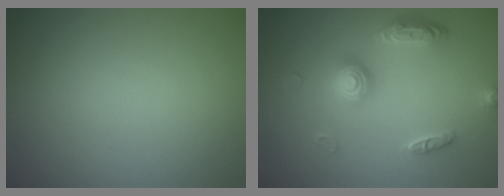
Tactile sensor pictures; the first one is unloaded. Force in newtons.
{"total": 3.3, "press": 2.9, "slide": 1.6}